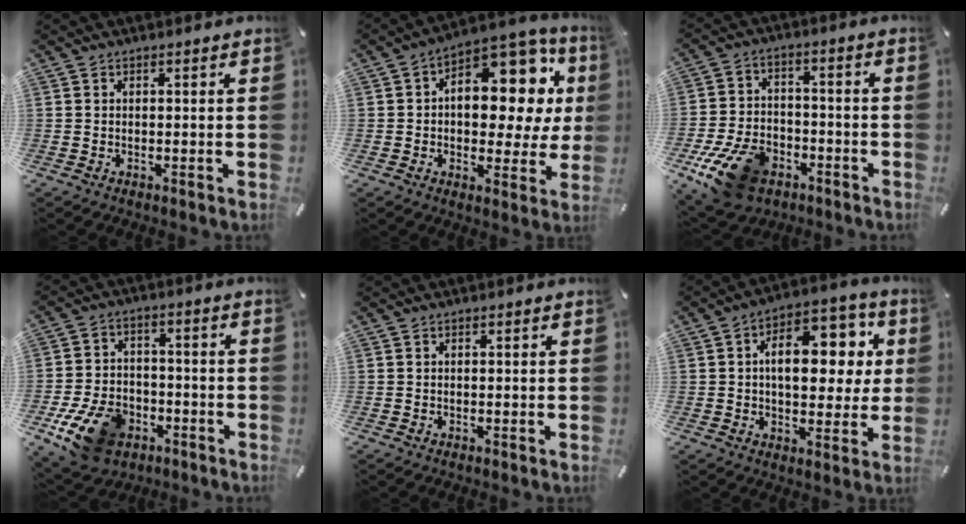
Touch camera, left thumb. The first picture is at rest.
{"total": 16.5, "force": [4.6, 9.5, 12.7], "torque": [-0.166, -0.043, 0.075]}
{"total": 15.0, "force": [-8.0, 9.5, 8.5], "torque": [-0.156, 0.049, -0.135]}
{"total": 13.6, "force": [-6.6, 9.2, 7.5], "torque": [-0.136, 0.039, -0.116]}
{"total": 0.0}
{"total": 15.7, "force": [3.5, 9.5, 12.0], "torque": [-0.161, -0.014, 0.060]}